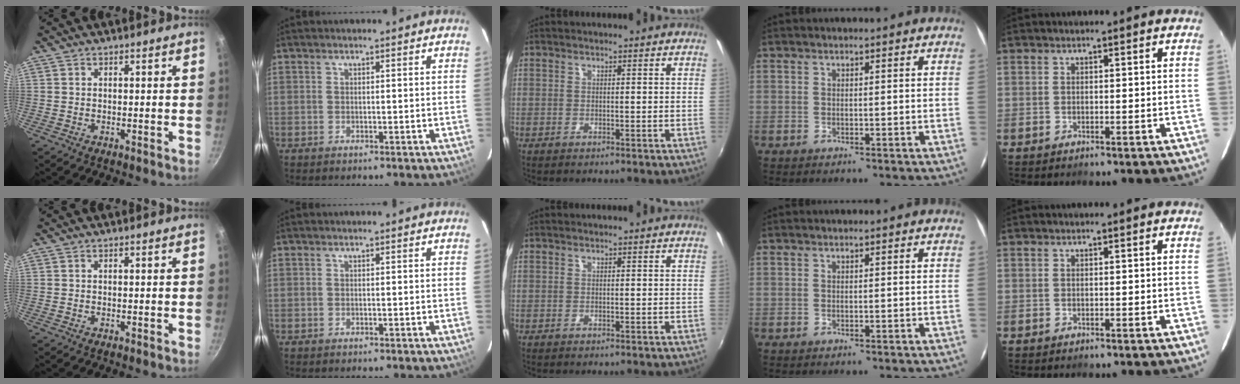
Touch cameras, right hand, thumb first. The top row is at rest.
{}